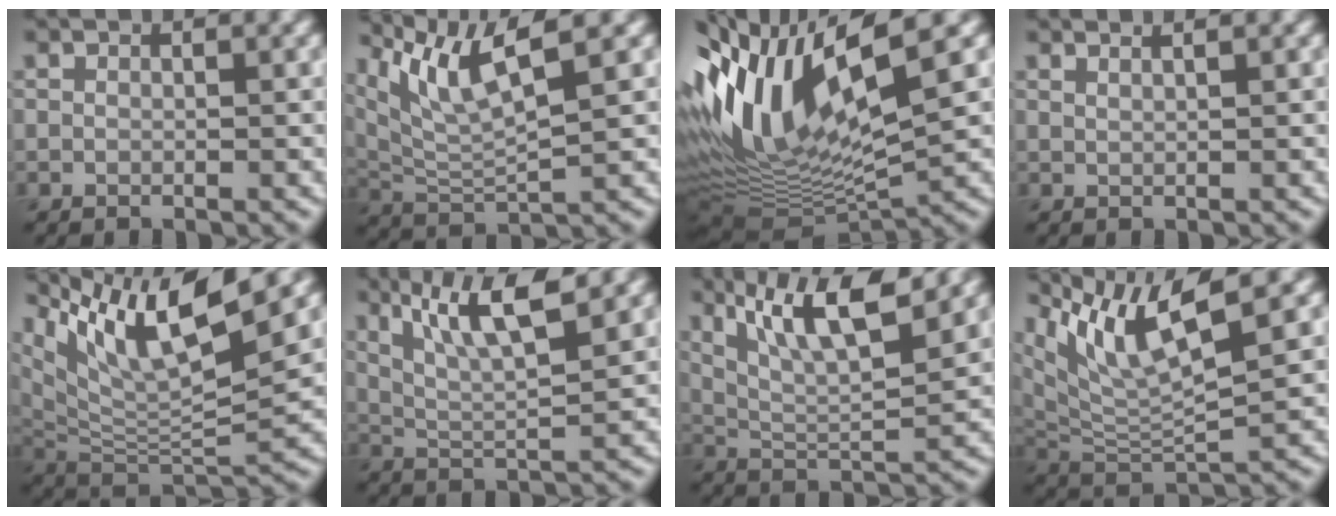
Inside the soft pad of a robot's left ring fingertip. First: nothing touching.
{"total": 6.8, "force": [4.3, 1.3, 5.1], "torque": [-0.107, 0.005, 0.087]}
{"total": 13.3, "force": [2.3, 4.9, 12.2], "torque": [-0.260, -0.001, 0.057]}
{"total": 2.2, "force": [1.6, 0.8, 1.1], "torque": [0.005, 0.000, 0.001]}
{"total": 11.1, "force": [6.8, 2.6, 8.4], "torque": [-0.158, 0.002, 0.133]}
{"total": 7.1, "force": [3.7, 1.6, 5.8], "torque": [-0.102, 0.007, 0.071]}
{"total": 8.5, "force": [4.8, 2.0, 6.7], "torque": [-0.119, 0.007, 0.089]}
{"total": 8.9, "force": [5.2, 1.8, 6.9], "torque": [-0.142, 0.005, 0.104]}